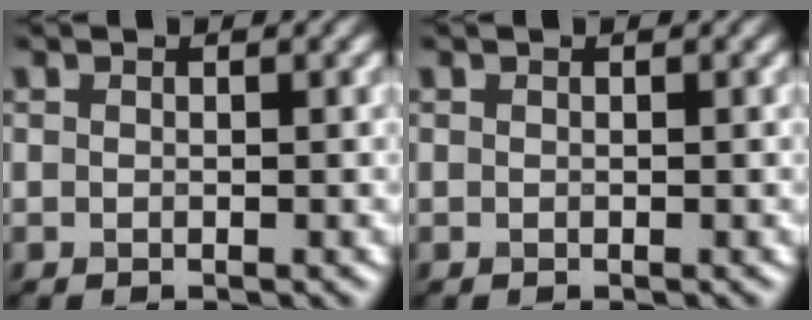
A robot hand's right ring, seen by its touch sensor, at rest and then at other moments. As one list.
[{"total": 0.0}]